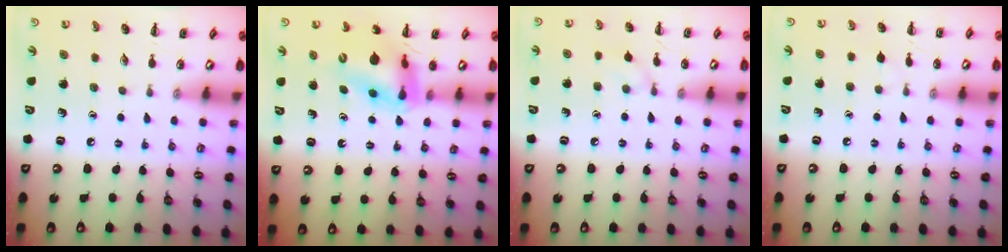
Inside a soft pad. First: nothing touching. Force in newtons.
{"total": 13.1, "press": 12.5, "slide": 3.8}
{"total": 6.2, "press": 6.0, "slide": 1.8}
{"total": 3.4, "press": 3.1, "slide": 1.3}